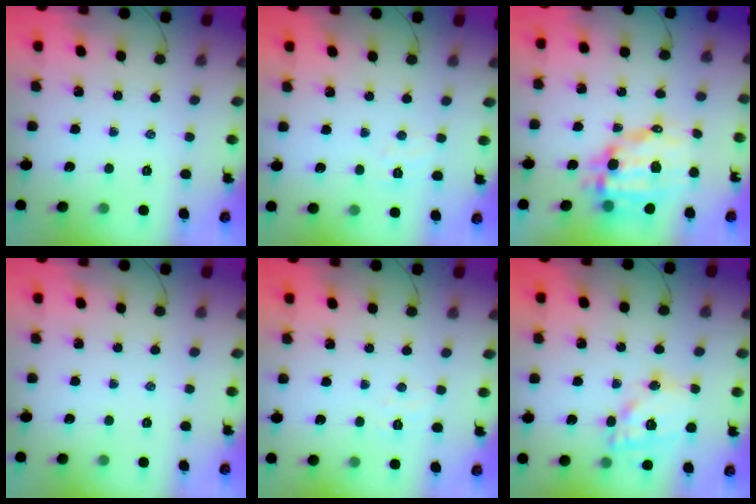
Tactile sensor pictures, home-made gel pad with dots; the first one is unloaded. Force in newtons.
{"total": 5.0, "press": 4.8, "slide": 1.2}
{"total": 12.8, "press": 12.5, "slide": 2.7}
{"total": 0.0}
{"total": 3.0, "press": 2.9, "slide": 0.7}
{"total": 15.4, "press": 15.3, "slide": 2.2}